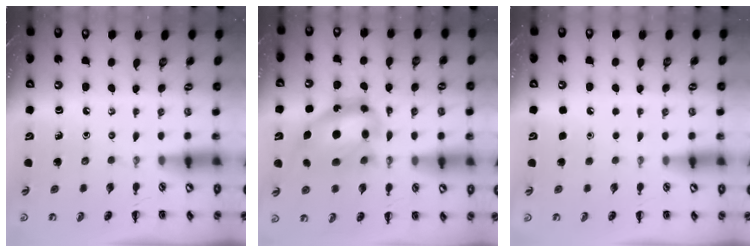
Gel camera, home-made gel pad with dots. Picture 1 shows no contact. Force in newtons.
{"total": 13.9, "press": 13.5, "slide": 3.3}
{"total": 1.7, "press": 1.7, "slide": 0.1}